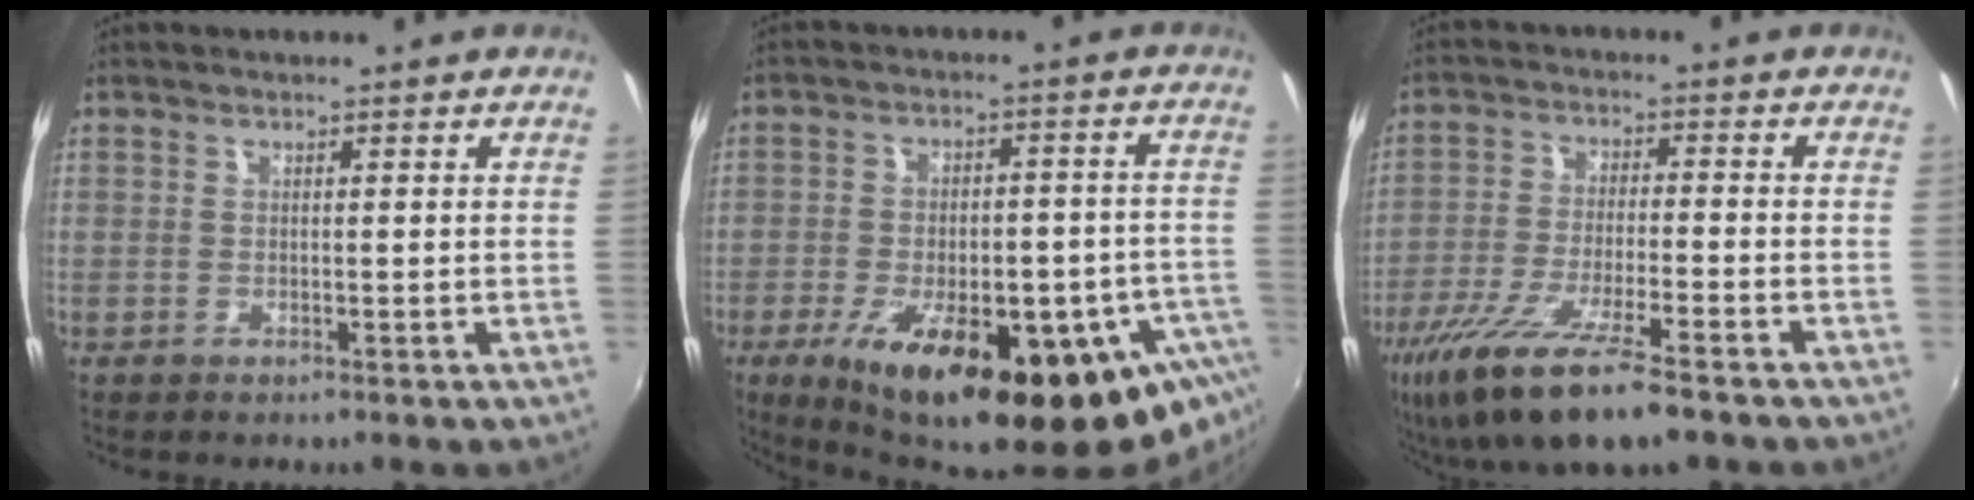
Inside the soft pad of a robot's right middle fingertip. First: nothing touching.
{"total": 28.3, "force": [-15.1, 11.0, 21.3], "torque": [-0.332, -0.046, -0.200]}
{"total": 15.7, "force": [-10.7, 3.1, 11.1], "torque": [-0.228, -0.049, -0.191]}